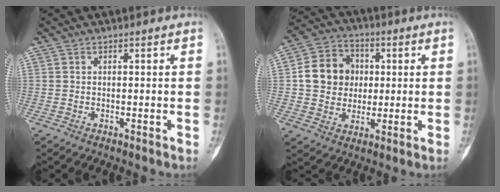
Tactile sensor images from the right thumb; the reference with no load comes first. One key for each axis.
{"total": 11.4, "fx": 1.1, "fy": 10.0, "fz": 5.5, "tx": -0.065, "ty": 0.011, "tz": 0.015}